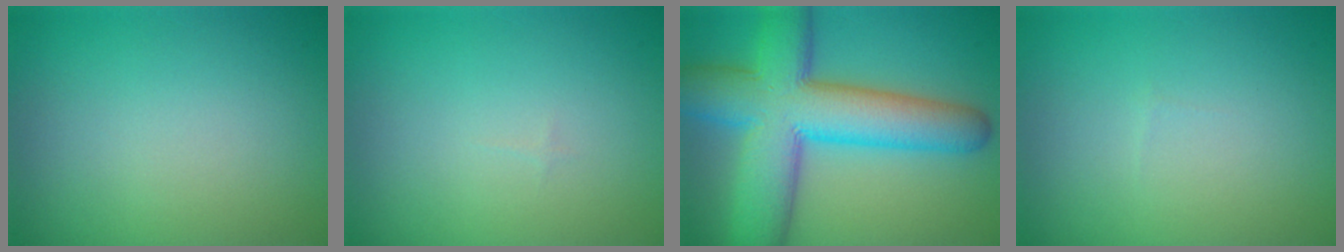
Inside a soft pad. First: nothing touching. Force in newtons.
{"total": 0.0}
{"total": 11.6, "press": 11.6, "slide": 0.3}
{"total": 0.0}